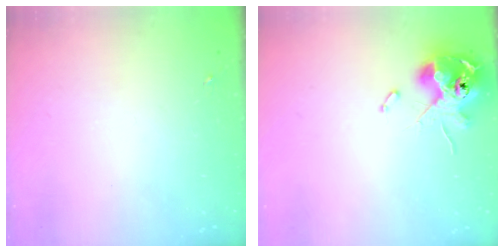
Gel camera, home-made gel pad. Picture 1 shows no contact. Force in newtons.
{"total": 11.6, "press": 11.4, "slide": 2.1}